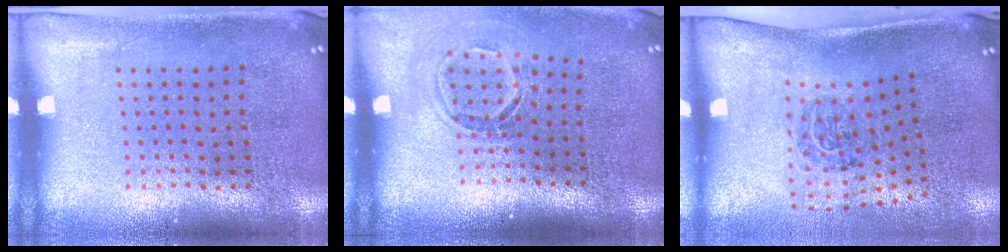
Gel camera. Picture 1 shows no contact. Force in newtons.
{"total": 1.6, "press": 1.1, "slide": 1.2}
{"total": 1.8, "press": 1.2, "slide": 1.3}